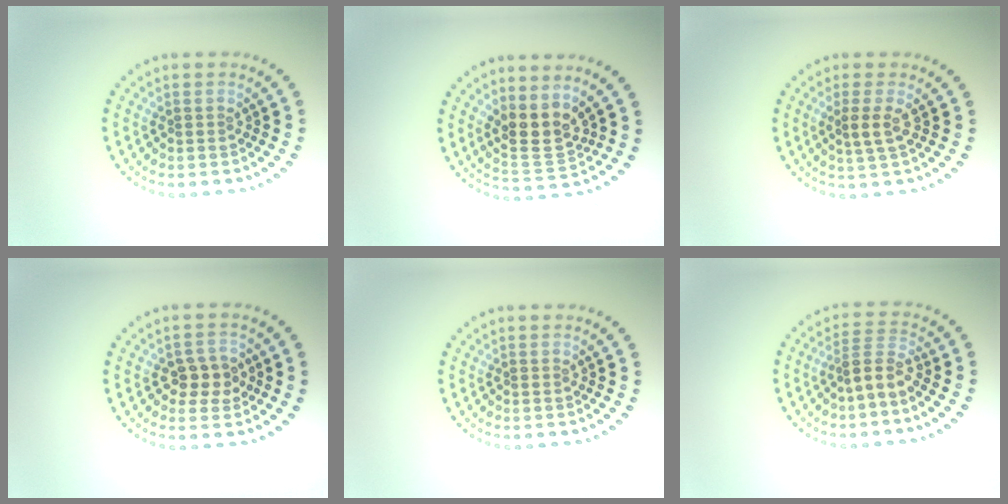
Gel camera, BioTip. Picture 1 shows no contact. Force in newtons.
{"total": 3.4, "press": 2.9, "slide": 1.7}
{"total": 1.8, "press": 1.5, "slide": 1.0}
{"total": 2.5, "press": 2.5, "slide": 0.6}
{"total": 0.0}
{"total": 2.7, "press": 1.9, "slide": 1.8}